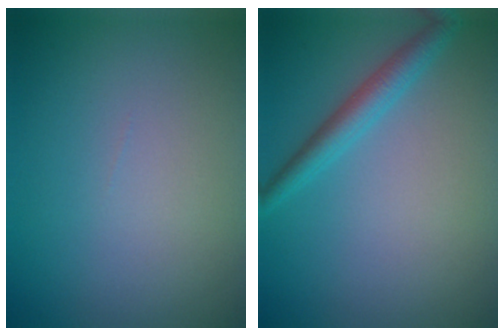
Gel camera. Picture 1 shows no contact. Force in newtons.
{"total": 2.6, "press": 2.6, "slide": 0.0}